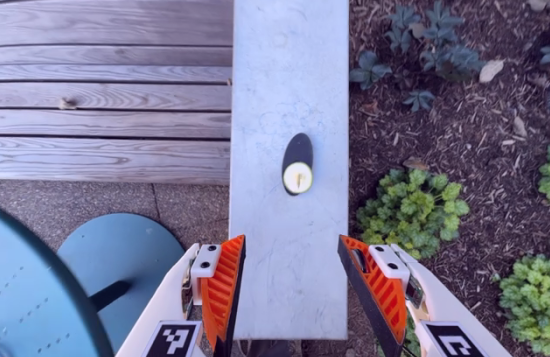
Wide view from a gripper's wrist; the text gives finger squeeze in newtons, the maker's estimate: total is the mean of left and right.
{"total": 0.0}